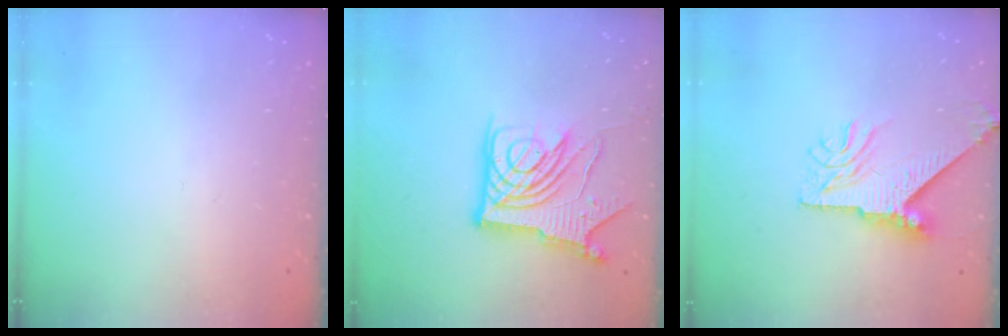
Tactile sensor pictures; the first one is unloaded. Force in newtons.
{"total": 14.9, "press": 14.8, "slide": 1.8}
{"total": 10.3, "press": 10.2, "slide": 1.3}